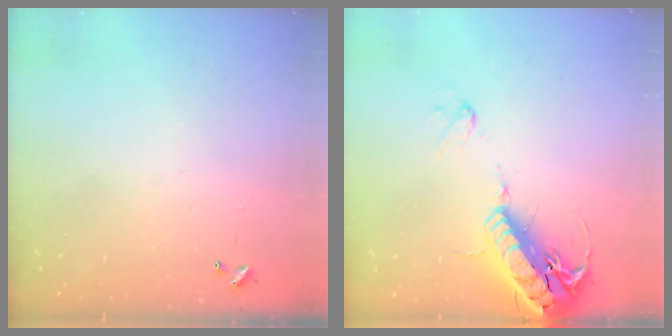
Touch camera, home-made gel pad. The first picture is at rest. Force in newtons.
{"total": 19.9, "press": 19.5, "slide": 3.8}